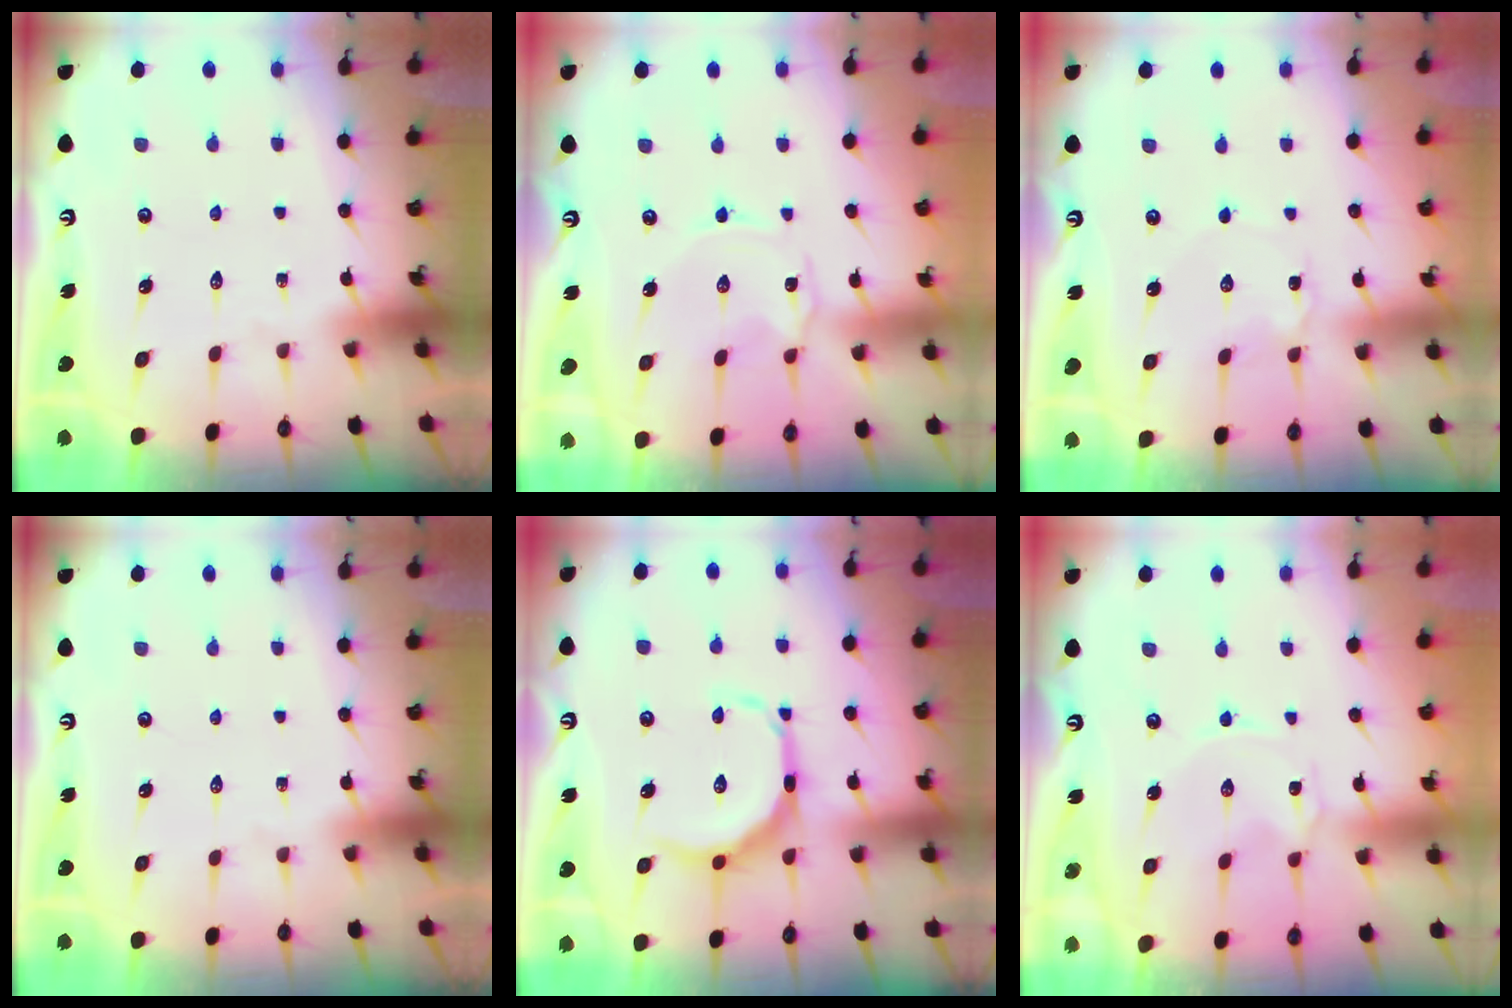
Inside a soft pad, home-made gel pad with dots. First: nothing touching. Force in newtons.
{"total": 1.3, "press": 1.3, "slide": 0.2}
{"total": 1.9, "press": 1.9, "slide": 0.2}
{"total": 0.0}
{"total": 10.4, "press": 10.4, "slide": 0.6}
{"total": 0.0}